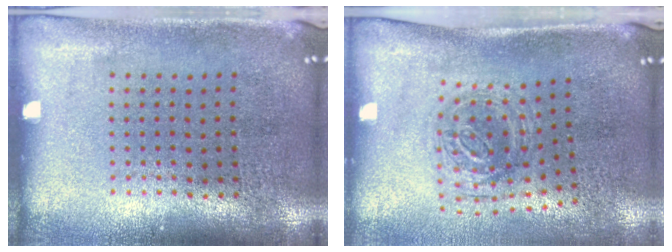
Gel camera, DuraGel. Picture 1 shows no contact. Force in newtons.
{"total": 1.1, "press": 1.0, "slide": 0.4}